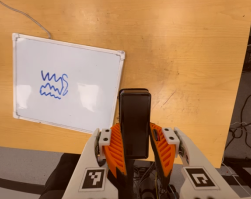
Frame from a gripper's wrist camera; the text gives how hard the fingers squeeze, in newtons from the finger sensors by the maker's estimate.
{"total": 5.0, "left": 3.6, "right": 6.4}